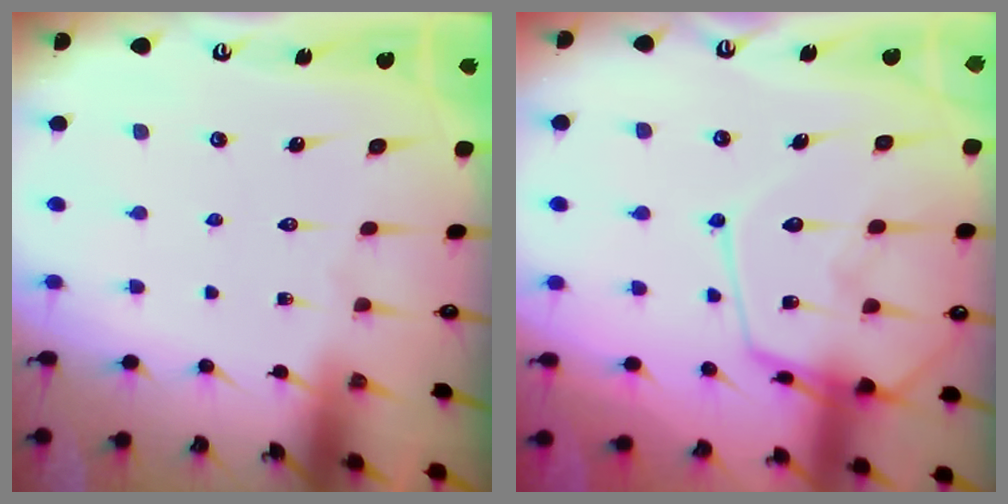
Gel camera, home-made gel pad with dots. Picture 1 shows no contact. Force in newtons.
{"total": 15.6, "press": 15.6, "slide": 1.5}